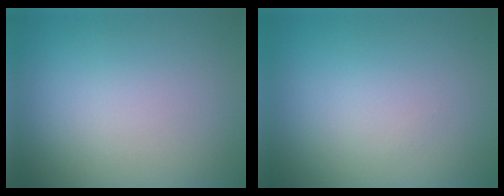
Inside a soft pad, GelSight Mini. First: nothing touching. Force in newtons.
{"total": 0.0}